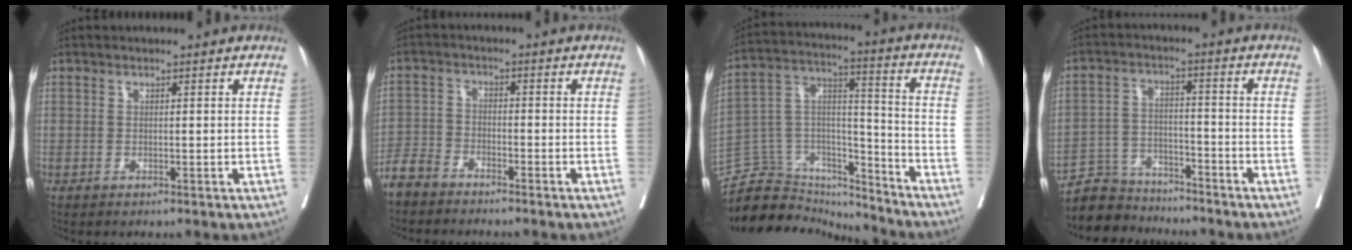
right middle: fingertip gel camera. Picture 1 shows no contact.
{"total": 4.3, "force": [-4.1, 1.4, 0.6], "torque": [-0.018, -0.008, -0.085]}
{"total": 18.6, "force": [-17.7, 5.1, 2.8], "torque": [-0.060, 0.065, -0.288]}
{"total": 8.2, "force": [-7.8, 2.7, 0.2], "torque": [-0.007, 0.019, -0.138]}